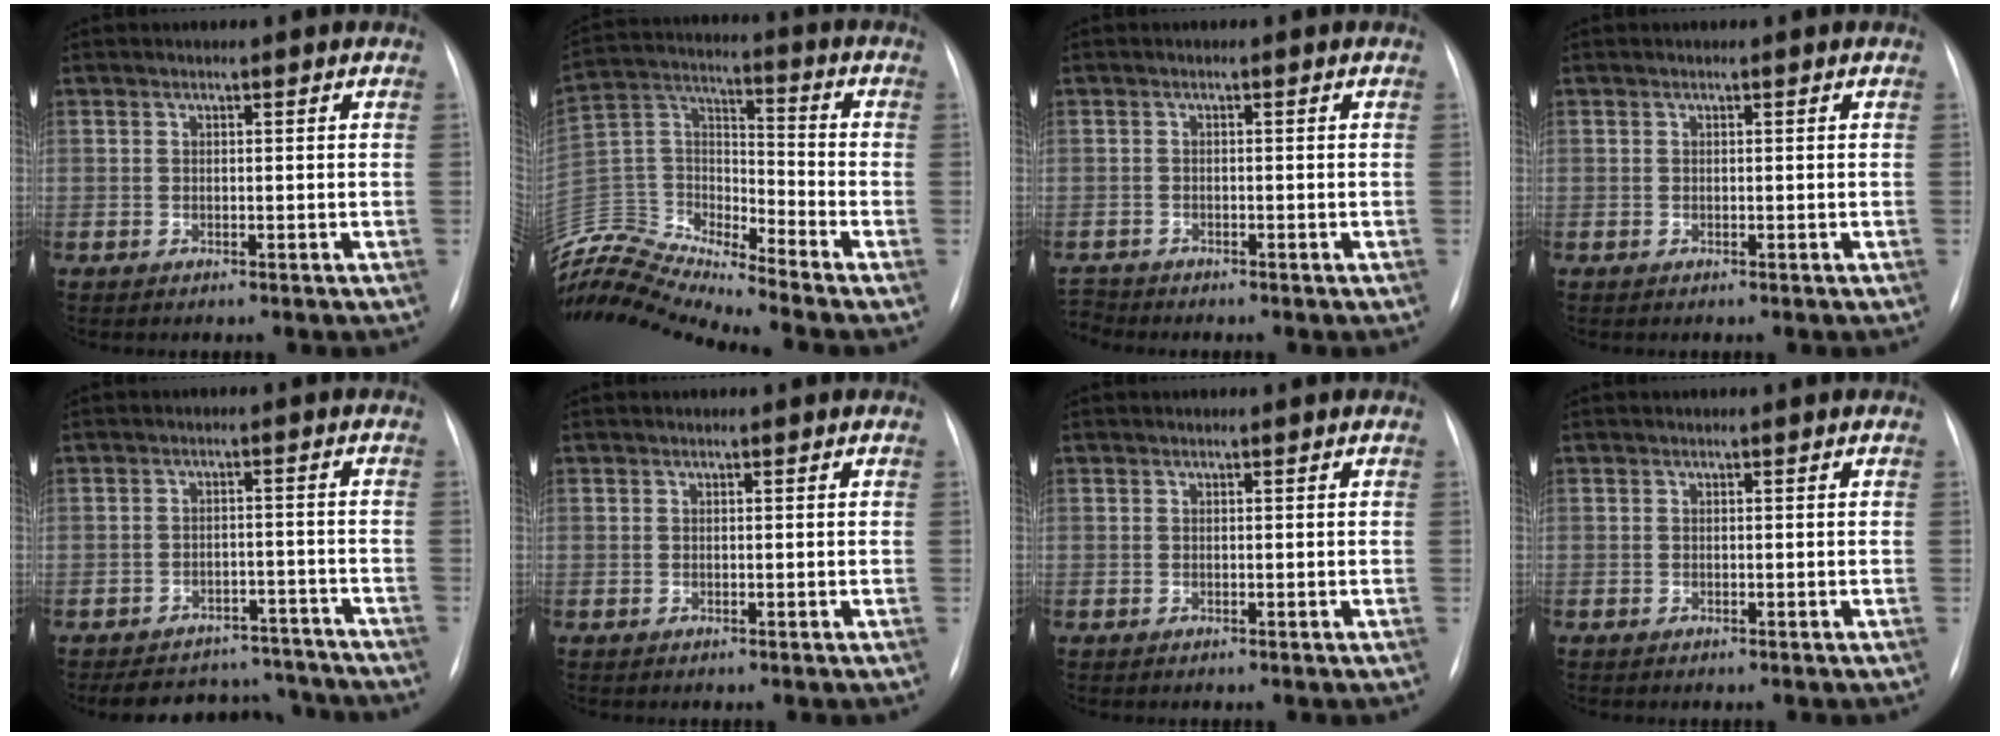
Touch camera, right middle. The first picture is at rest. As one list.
[{"total": 16.3, "force": [-15.8, -0.5, 3.9], "torque": [-0.076, 0.038, -0.303]}, {"total": 1.9, "force": [-1.9, 0.1, -0.3], "torque": [0.006, -0.012, -0.033]}, {"total": 0.0}, {"total": 12.2, "force": [-11.2, 4.2, 2.1], "torque": [-0.021, 0.023, -0.140]}, {"total": 0.0}, {"total": 0.0}, {"total": 0.0}]